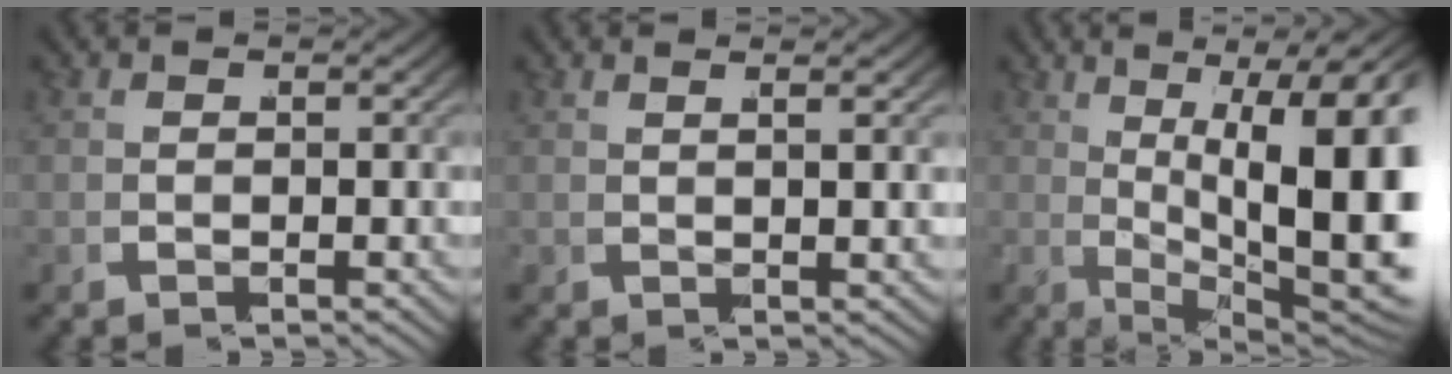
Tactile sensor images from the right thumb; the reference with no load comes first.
{"total": 1.7, "force": [1.0, 0.3, 1.4], "torque": [-0.031, -0.002, 0.028]}
{"total": 16.0, "force": [0.3, 8.3, 13.7], "torque": [-0.198, -0.036, 0.029]}